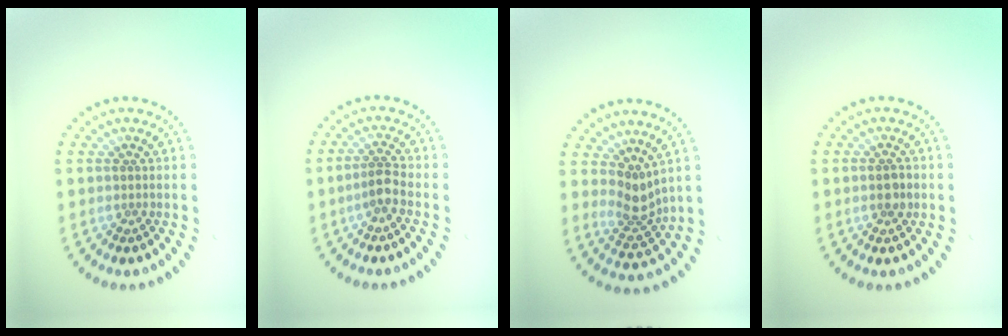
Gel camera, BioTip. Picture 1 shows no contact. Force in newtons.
{"total": 2.1, "press": 1.7, "slide": 1.2}
{"total": 2.9, "press": 2.1, "slide": 2.0}
{"total": 1.8, "press": 1.8, "slide": 0.3}